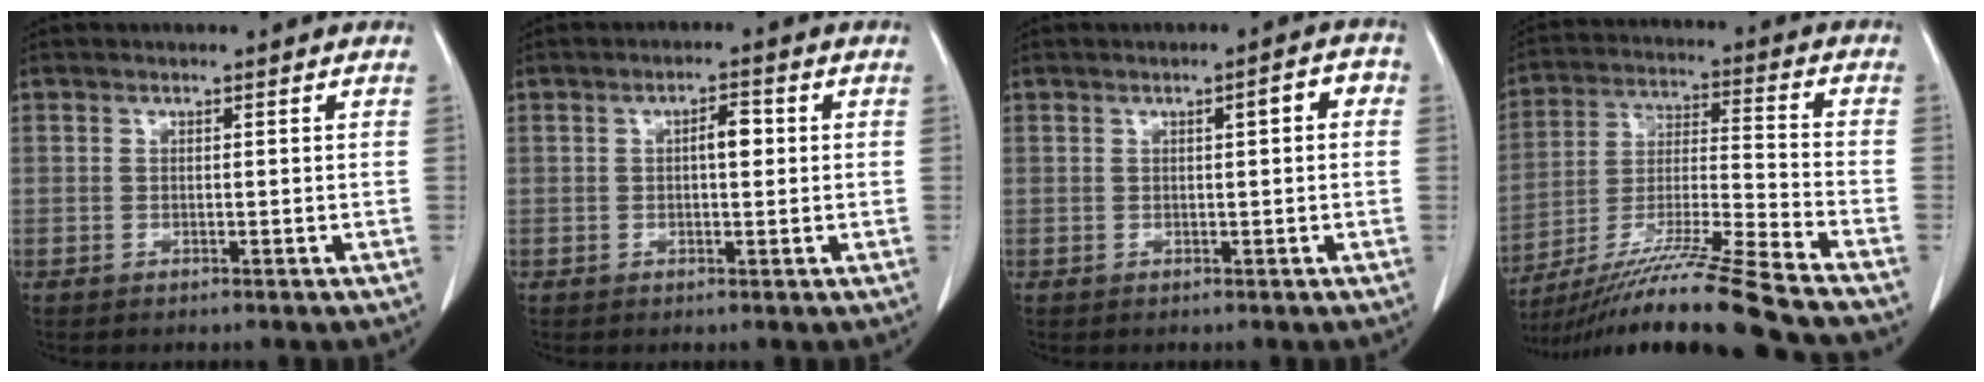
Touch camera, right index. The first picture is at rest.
{"total": 2.9, "force": [0.4, 1.0, 2.7], "torque": [-0.044, 0.005, 0.003]}
{"total": 2.9, "force": [0.5, 0.7, 2.8], "torque": [-0.038, 0.013, 0.004]}
{"total": 19.6, "force": [-16.3, -1.9, 10.8], "torque": [-0.197, -0.032, -0.287]}